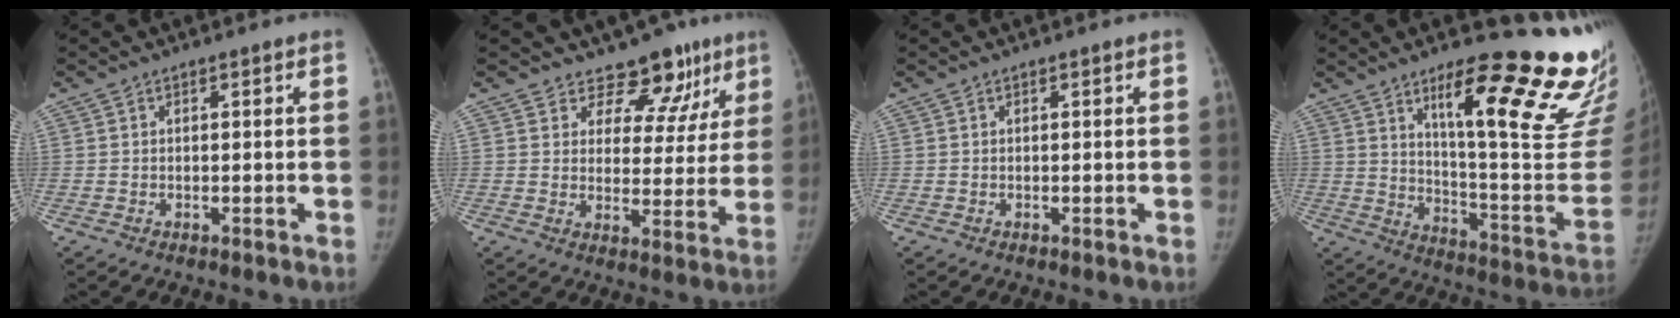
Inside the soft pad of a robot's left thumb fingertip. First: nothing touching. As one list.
[{"total": 11.4, "force": [8.7, 6.9, 2.6], "torque": [0.022, -0.048, 0.101]}, {"total": 0.0}, {"total": 28.2, "force": [17.9, 5.4, 21.1], "torque": [-0.218, -0.108, 0.257]}]